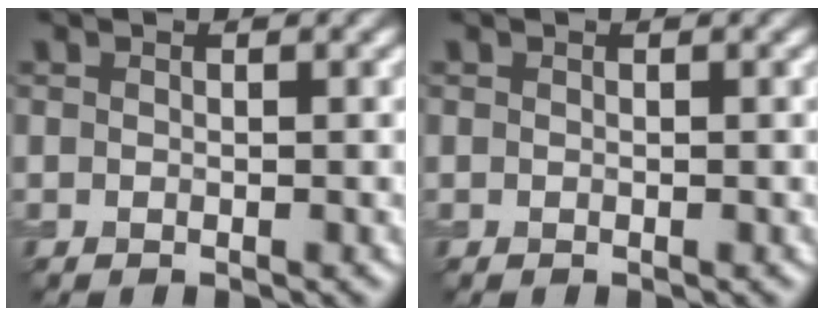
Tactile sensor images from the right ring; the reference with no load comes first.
{"total": 0.0}